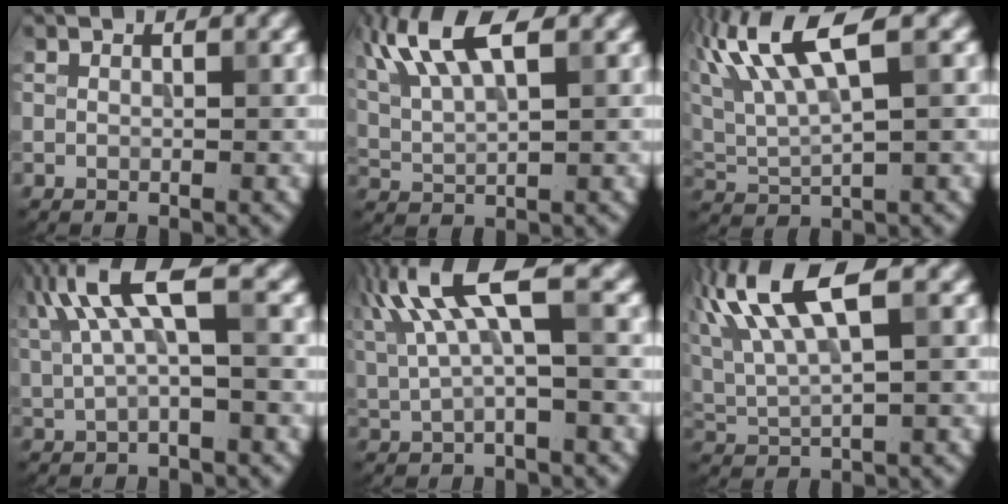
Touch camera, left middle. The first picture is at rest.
{"total": 7.3, "force": [3.7, 2.4, 5.8], "torque": [-0.121, 0.019, 0.066]}
{"total": 8.2, "force": [4.1, 2.1, 6.7], "torque": [-0.133, 0.022, 0.075]}
{"total": 5.6, "force": [2.1, 1.4, 5.0], "torque": [-0.103, 0.010, 0.039]}
{"total": 7.1, "force": [2.8, 1.7, 6.3], "torque": [-0.132, 0.016, 0.055]}
{"total": 9.7, "force": [4.4, 3.1, 8.1], "torque": [-0.168, 0.021, 0.081]}